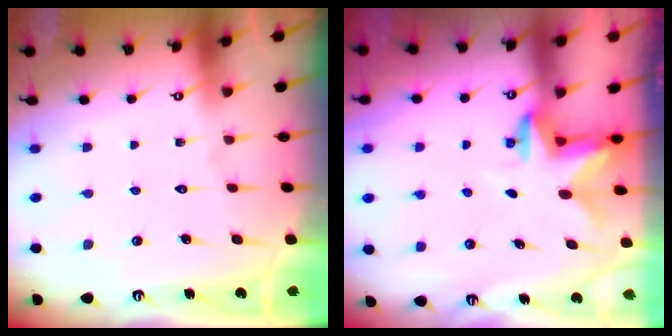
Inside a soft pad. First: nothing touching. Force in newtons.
{"total": 2.8, "press": 2.8, "slide": 0.6}